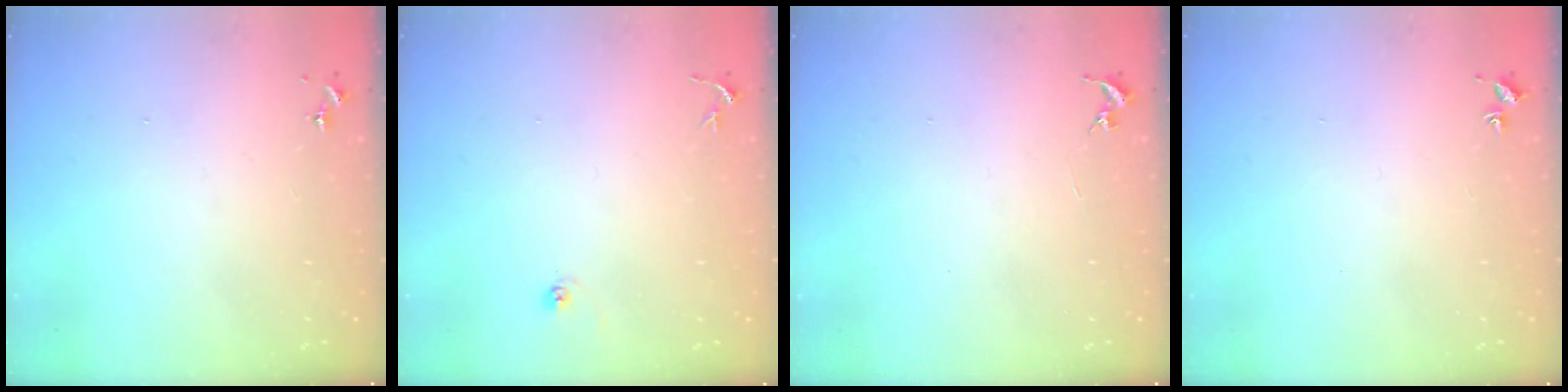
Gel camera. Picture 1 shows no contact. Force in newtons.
{"total": 3.8, "press": 3.8, "slide": 0.3}
{"total": 0.0}
{"total": 1.5, "press": 1.5, "slide": 0.2}